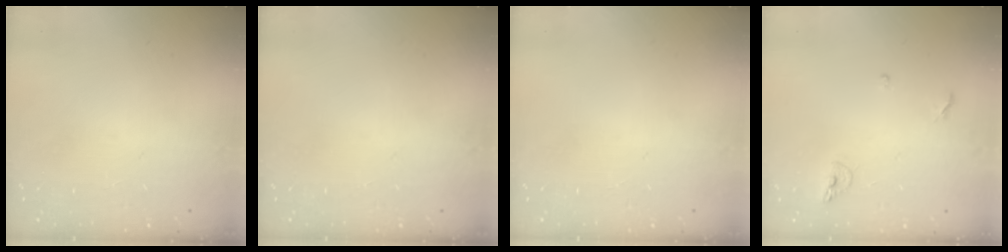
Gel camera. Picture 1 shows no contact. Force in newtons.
{"total": 0.0}
{"total": 0.0}
{"total": 6.8, "press": 6.6, "slide": 1.2}